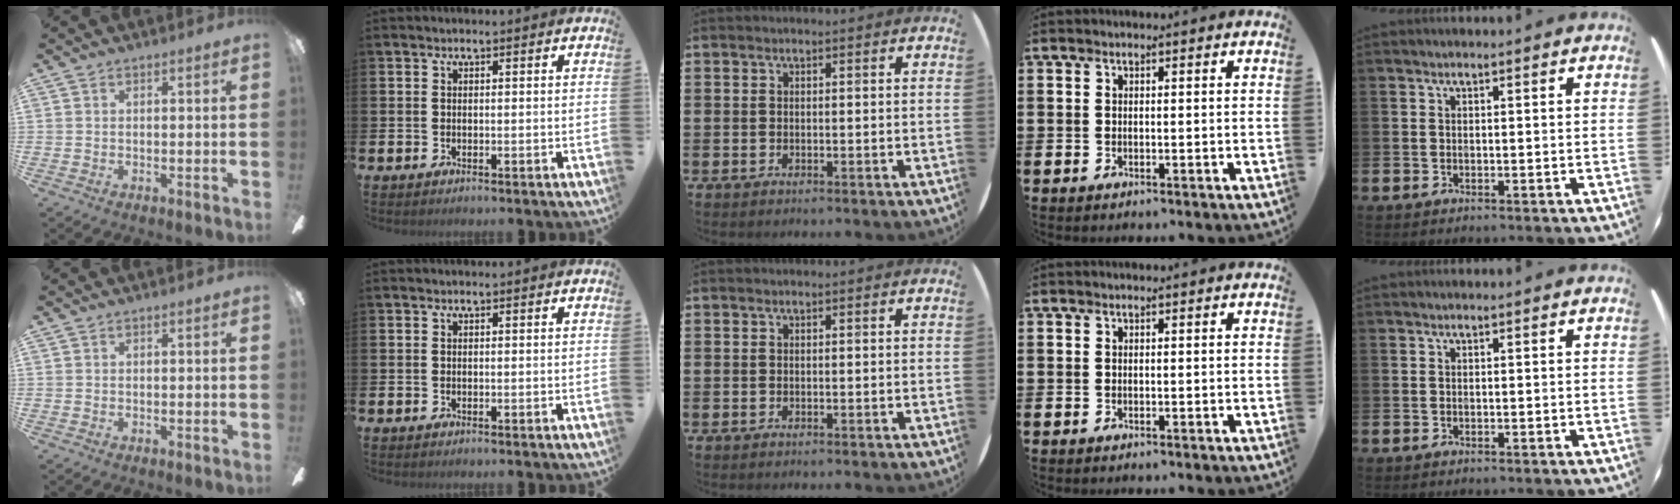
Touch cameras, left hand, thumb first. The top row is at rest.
{}